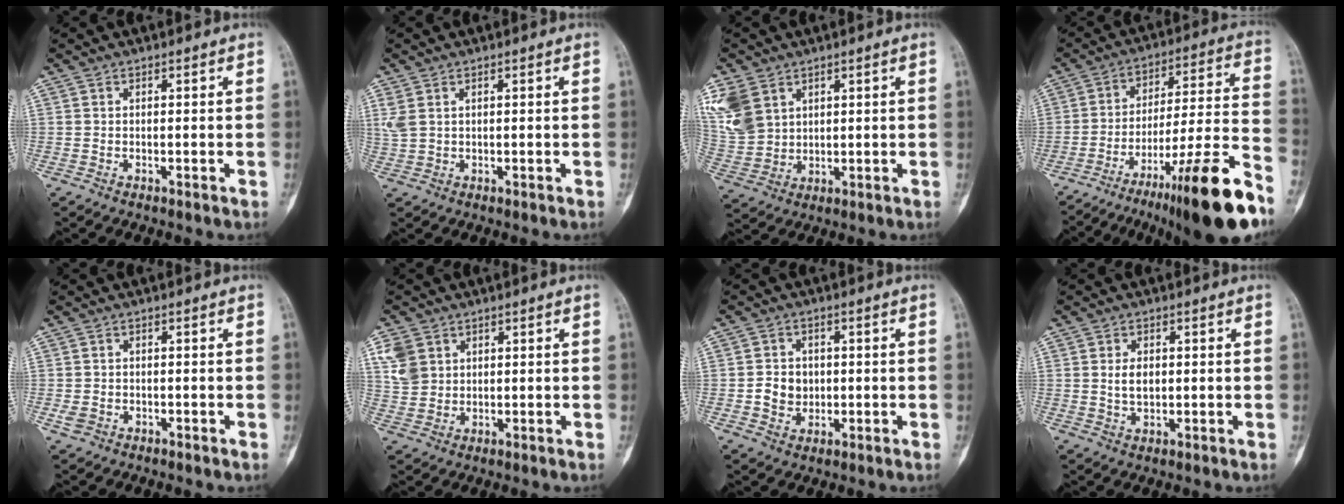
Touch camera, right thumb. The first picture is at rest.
{"total": 2.9, "force": [1.3, 1.6, 2.0], "torque": [-0.057, 0.006, 0.037]}
{"total": 10.9, "force": [5.2, 7.9, 5.5], "torque": [-0.118, -0.007, 0.124]}
{"total": 22.9, "force": [-15.2, 1.9, 17.1], "torque": [-0.226, 0.072, -0.236]}
{"total": 1.8, "force": [-0.7, 1.5, 0.8], "torque": [-0.016, 0.006, -0.009]}
{"total": 5.9, "force": [2.5, 4.6, 2.6], "torque": [-0.040, -0.003, 0.059]}
{"total": 5.1, "force": [-0.3, 4.5, 2.4], "torque": [-0.021, 0.005, -0.004]}
{"total": 3.8, "force": [0.5, 2.4, 2.9], "torque": [-0.046, -0.003, 0.014]}